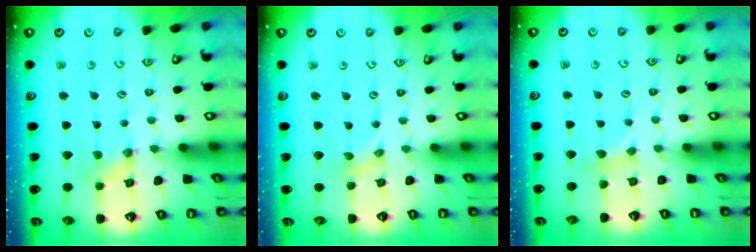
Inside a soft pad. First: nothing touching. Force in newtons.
{"total": 0.0}
{"total": 2.1, "press": 2.0, "slide": 0.4}